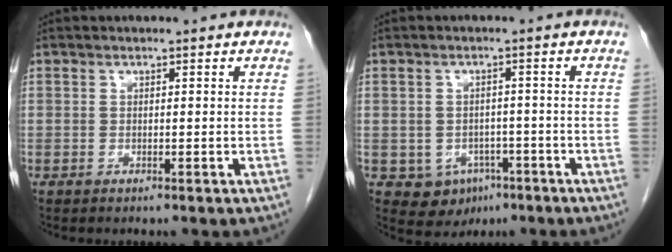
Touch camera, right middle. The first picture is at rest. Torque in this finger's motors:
{"motor_torque": [0.40, -0.29, 0.04, -0.01]}